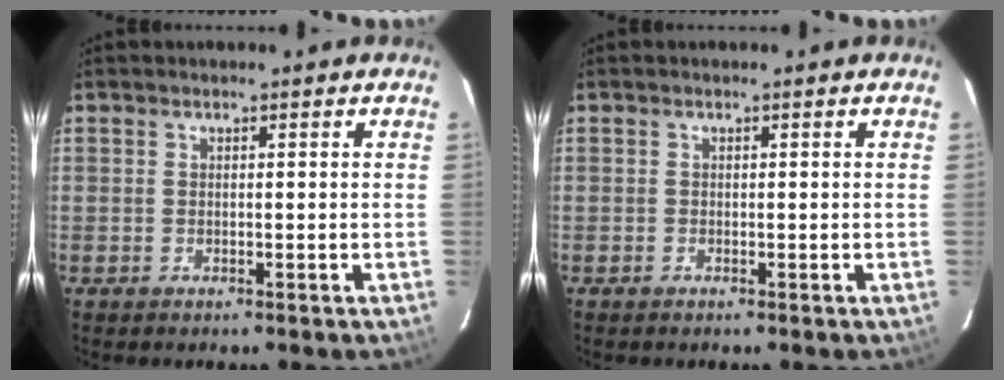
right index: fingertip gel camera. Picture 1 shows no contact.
{"total": 0.0}